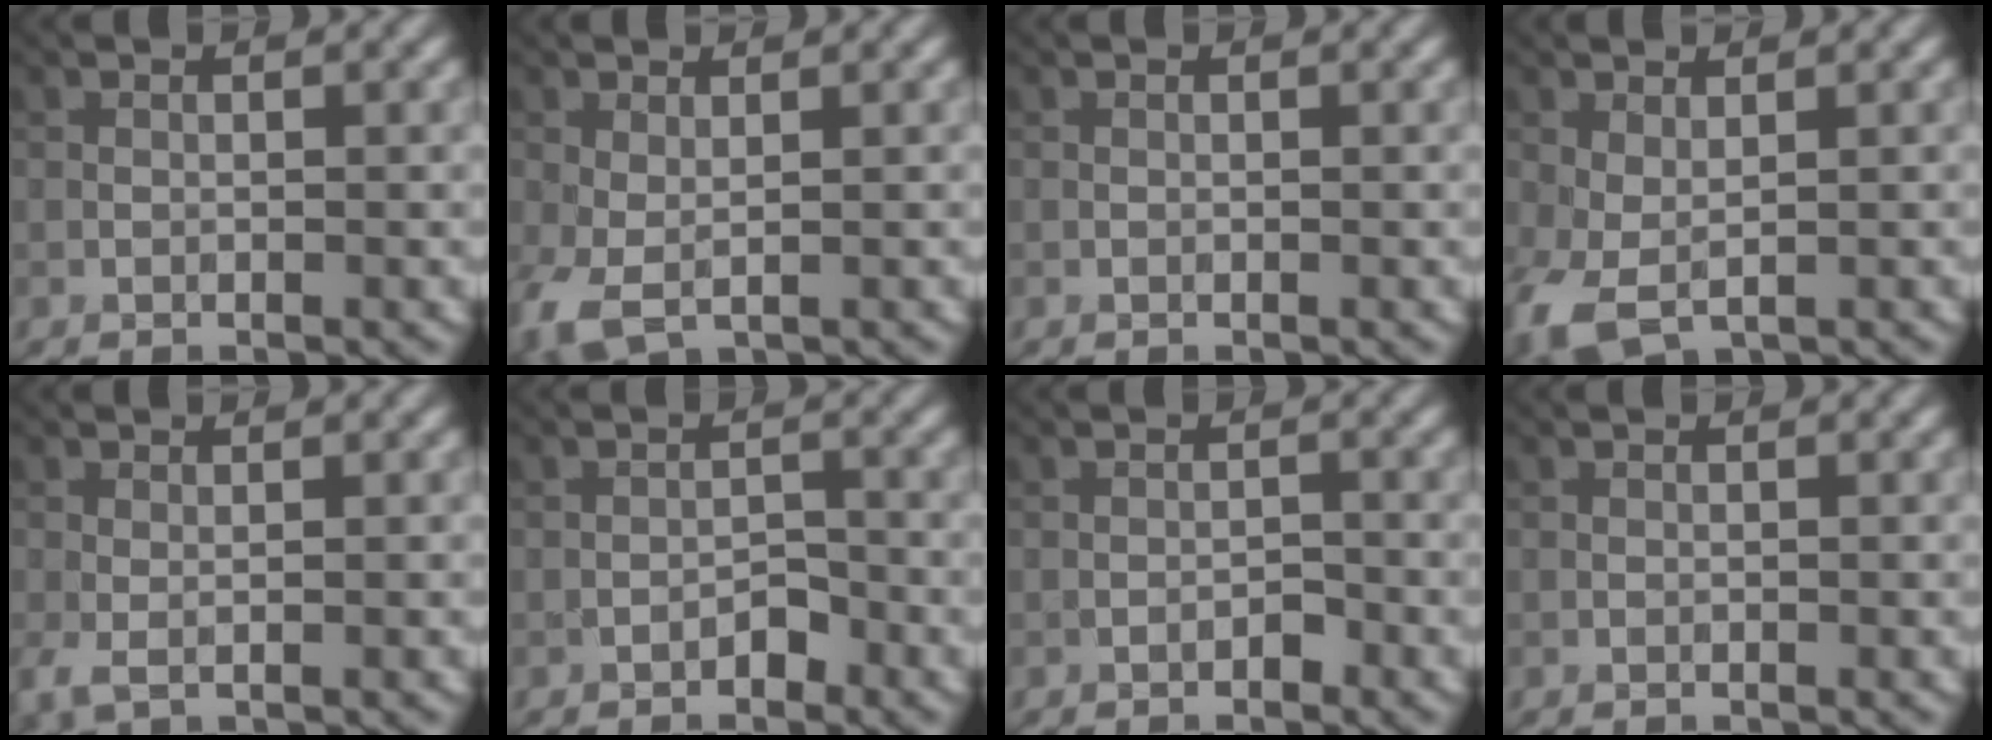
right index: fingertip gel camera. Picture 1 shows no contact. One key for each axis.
{"total": 3.1, "fx": -0.5, "fy": 1.7, "fz": 2.5, "tx": -0.072, "ty": -0.006, "tz": -0.011}
{"total": 0.0}
{"total": 3.8, "fx": -0.7, "fy": 2.2, "fz": 3.0, "tx": -0.083, "ty": -0.006, "tz": -0.013}
{"total": 1.5, "fx": -0.2, "fy": 0.6, "fz": 1.3, "tx": -0.038, "ty": -0.003, "tz": -0.007}
{"total": 1.3, "fx": -0.9, "fy": 0.7, "fz": 0.6, "tx": -0.007, "ty": 0.005, "tz": -0.016}
{"total": 0.8, "fx": -0.6, "fy": 0.4, "fz": 0.4, "tx": -0.005, "ty": 0.002, "tz": -0.011}
{"total": 0.0}